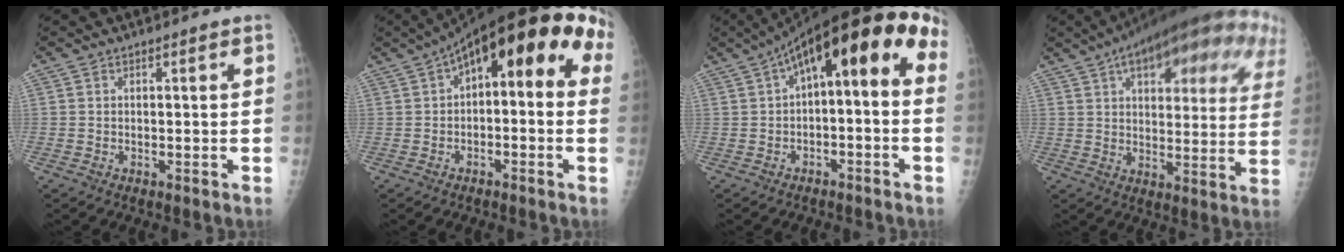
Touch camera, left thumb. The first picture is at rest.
{"total": 17.3, "force": [4.0, 7.3, 15.1], "torque": [-0.179, 0.049, 0.040]}
{"total": 16.1, "force": [2.1, 6.2, 14.6], "torque": [-0.190, 0.064, 0.021]}
{"total": 28.3, "force": [13.6, 10.9, 22.4], "torque": [-0.302, 0.008, 0.187]}